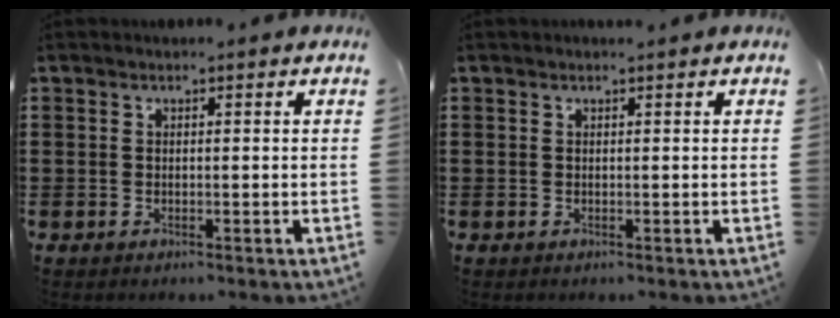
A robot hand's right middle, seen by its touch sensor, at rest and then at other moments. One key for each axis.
{"total": 0.5, "fx": 0.5, "fy": -0.1, "fz": 0.0, "tx": -0.001, "ty": -0.003, "tz": 0.010}